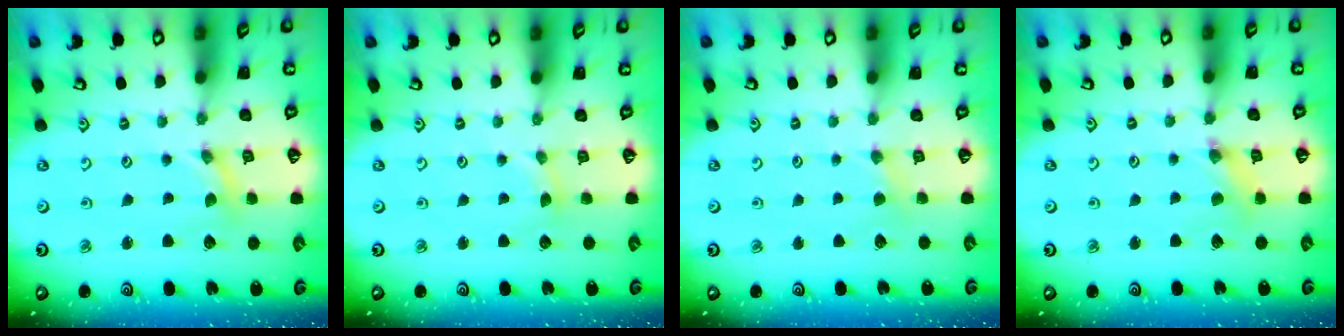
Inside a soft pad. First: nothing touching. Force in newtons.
{"total": 2.3, "press": 2.3, "slide": 0.3}
{"total": 2.3, "press": 2.3, "slide": 0.4}
{"total": 1.8, "press": 1.8, "slide": 0.3}